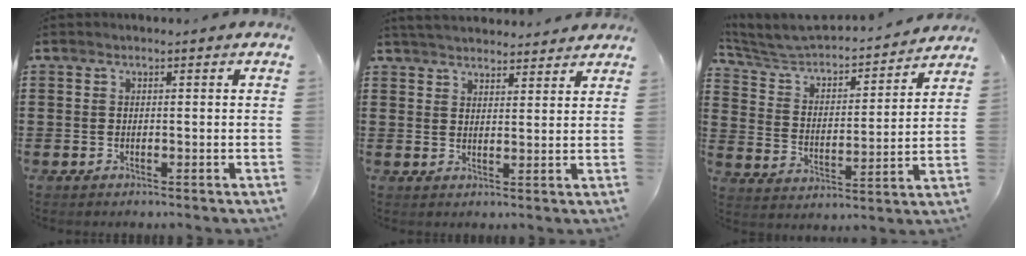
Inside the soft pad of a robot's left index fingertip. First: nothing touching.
{"total": 3.9, "force": [3.8, 0.3, 0.5], "torque": [-0.021, -0.011, 0.071]}
{"total": 4.3, "force": [4.0, 1.2, 0.9], "torque": [-0.043, -0.036, 0.058]}